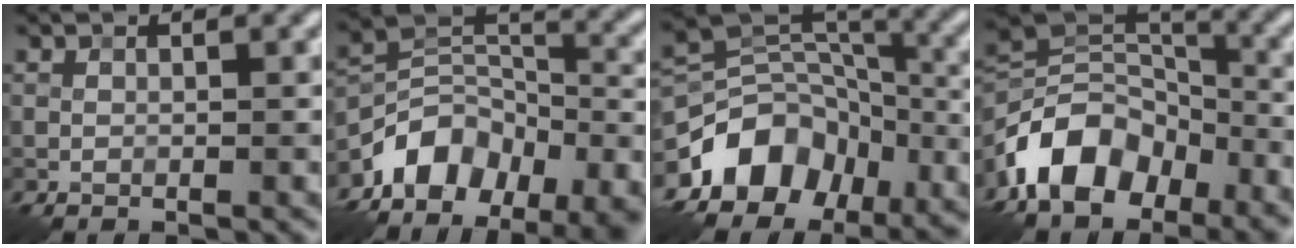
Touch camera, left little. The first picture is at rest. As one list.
[{"total": 9.9, "force": [-7.3, 5.1, 4.4], "torque": [-0.069, 0.007, -0.132]}, {"total": 12.7, "force": [-7.0, 8.7, 6.0], "torque": [-0.126, 0.009, -0.112]}, {"total": 9.4, "force": [-5.6, 5.2, 5.3], "torque": [-0.084, 0.005, -0.114]}]